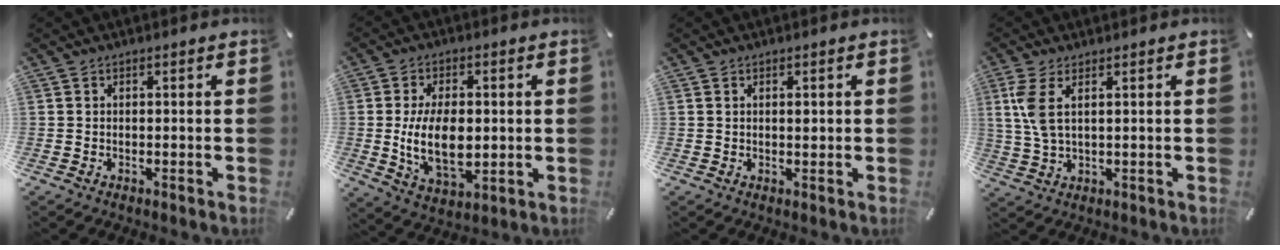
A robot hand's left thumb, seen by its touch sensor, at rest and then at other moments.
{"total": 13.3, "force": [-0.3, 8.0, 10.7], "torque": [-0.212, -0.013, -0.008]}
{"total": 1.2, "force": [0.3, 0.6, 0.9], "torque": [-0.019, 0.002, 0.005]}
{"total": 6.1, "force": [1.7, 2.2, 5.4], "torque": [-0.129, -0.007, 0.026]}